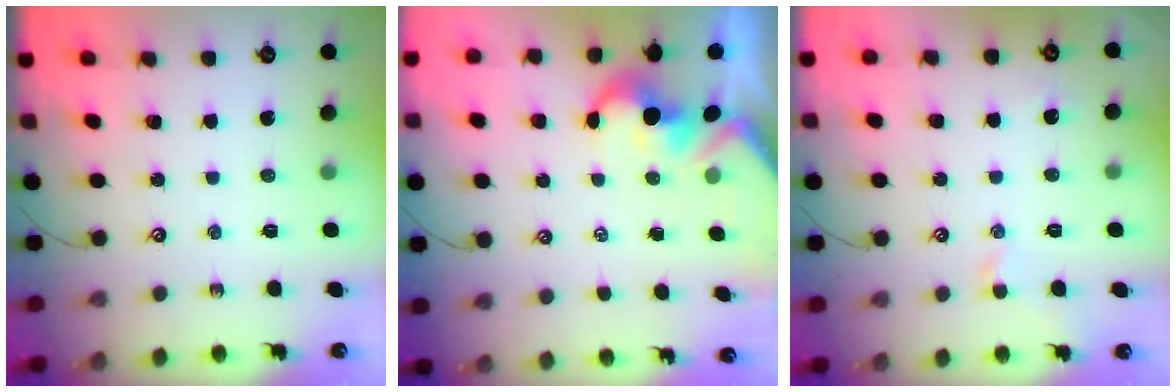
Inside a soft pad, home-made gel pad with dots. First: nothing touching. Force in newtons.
{"total": 1.6, "press": 1.3, "slide": 1.0}
{"total": 1.8, "press": 1.7, "slide": 0.6}